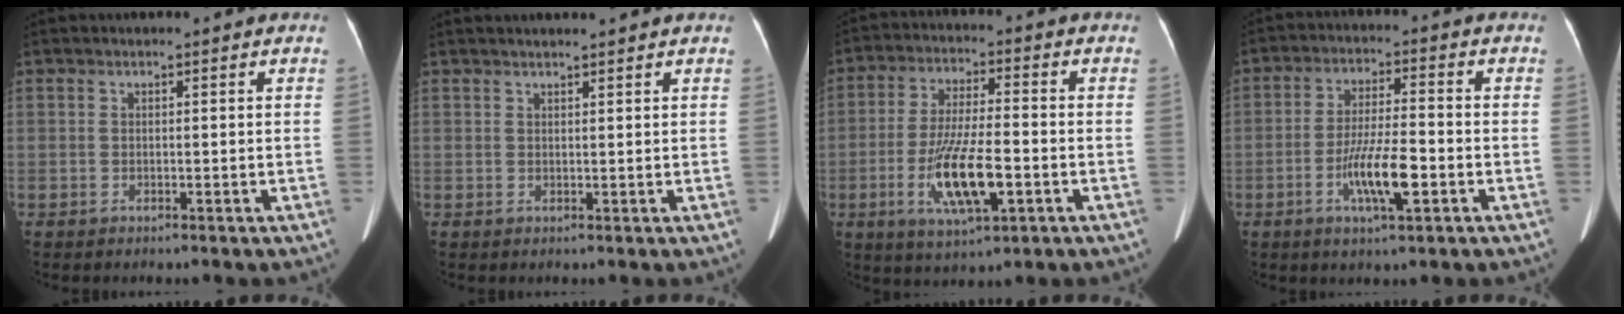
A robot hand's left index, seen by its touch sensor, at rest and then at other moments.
{"total": 3.3, "force": [3.1, 0.0, 1.3], "torque": [-0.013, 0.019, 0.041]}
{"total": 11.3, "force": [-3.6, 2.4, 10.4], "torque": [-0.203, -0.013, -0.062]}
{"total": 8.2, "force": [-3.0, 1.2, 7.5], "torque": [-0.141, -0.006, -0.057]}